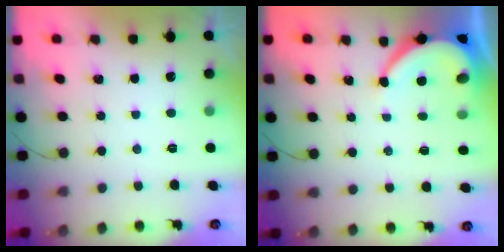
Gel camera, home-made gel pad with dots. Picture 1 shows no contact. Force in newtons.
{"total": 8.0, "press": 8.0, "slide": 0.7}